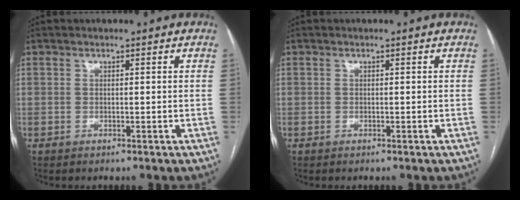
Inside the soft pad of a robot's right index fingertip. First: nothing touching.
{"total": 0.0}